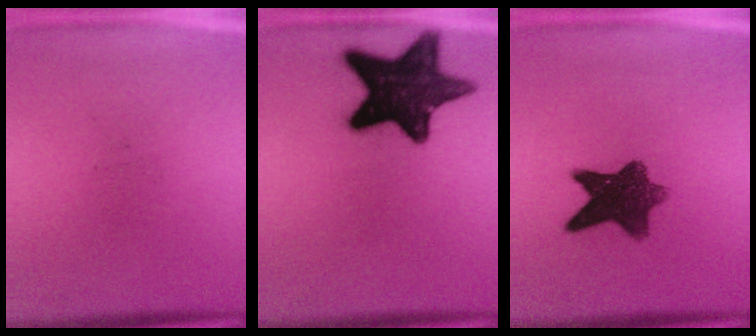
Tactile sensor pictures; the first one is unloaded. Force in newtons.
{"total": 16.6}
{"total": 9.2}